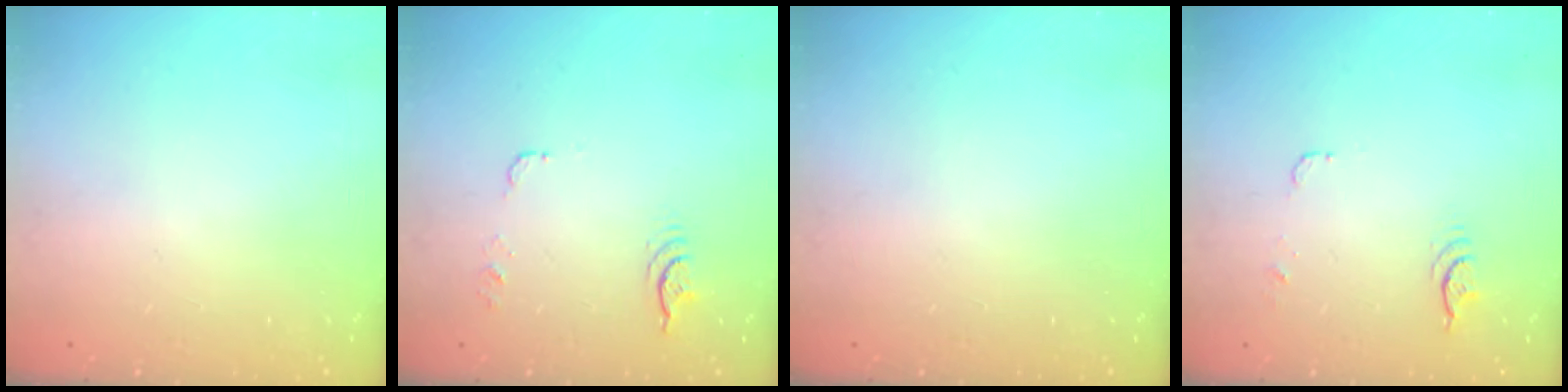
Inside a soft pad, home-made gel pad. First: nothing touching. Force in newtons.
{"total": 14.8, "press": 7.2, "slide": 12.9}
{"total": 0.0}
{"total": 14.3, "press": 5.9, "slide": 13.1}